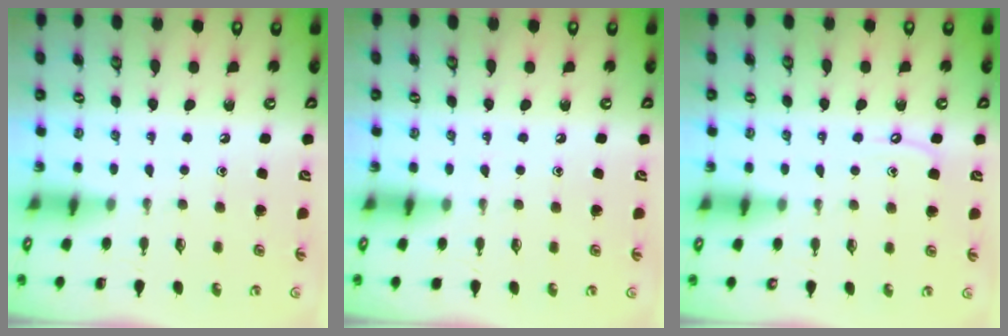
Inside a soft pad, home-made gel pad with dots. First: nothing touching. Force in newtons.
{"total": 4.4, "press": 4.3, "slide": 0.7}
{"total": 5.1, "press": 5.1, "slide": 0.7}